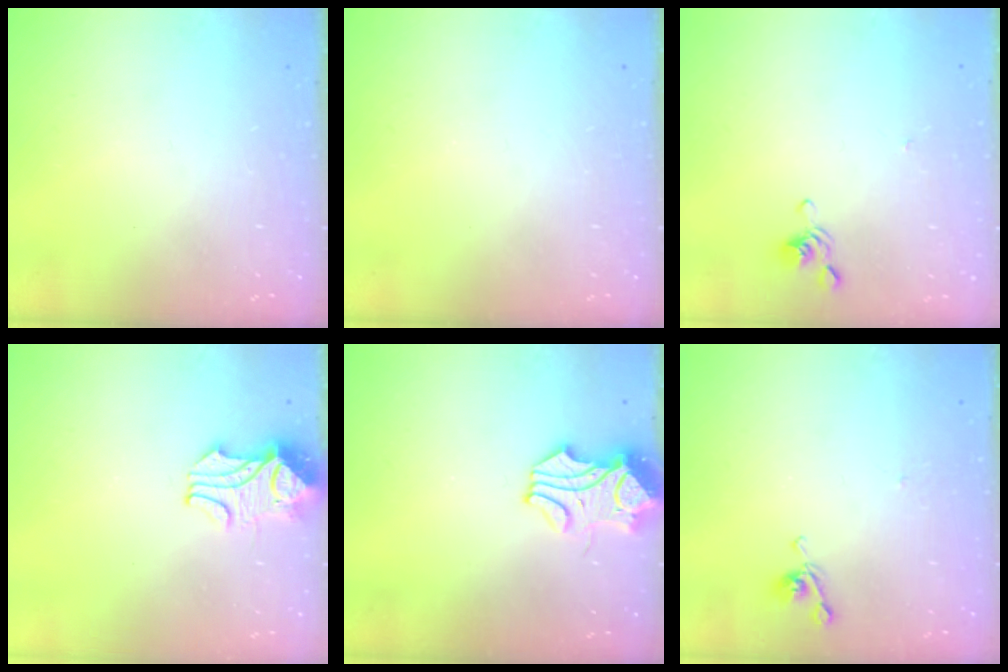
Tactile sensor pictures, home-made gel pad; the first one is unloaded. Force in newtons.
{"total": 0.0}
{"total": 3.7, "press": 3.7, "slide": 0.6}
{"total": 2.3, "press": 2.1, "slide": 0.8}
{"total": 1.1, "press": 0.7, "slide": 0.9}
{"total": 4.6, "press": 4.5, "slide": 0.2}